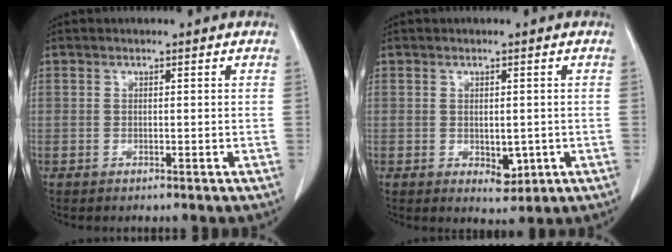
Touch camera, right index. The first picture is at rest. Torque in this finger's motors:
{"motor_torque": [0.39, 0.10, 0.11, 0.03]}